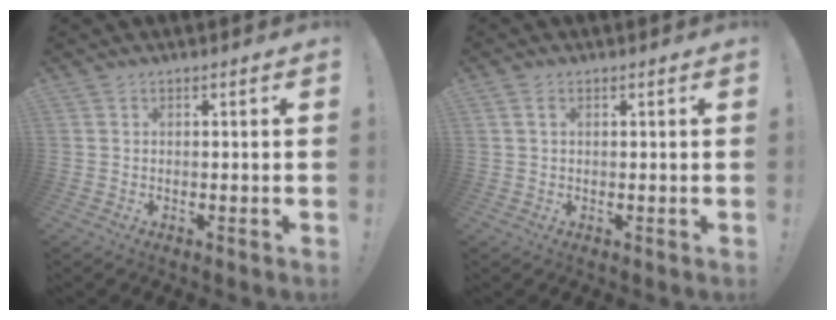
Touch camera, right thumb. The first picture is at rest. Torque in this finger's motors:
{"motor_torque": [0.10, -0.10, -0.16, 0.12, 0.09]}